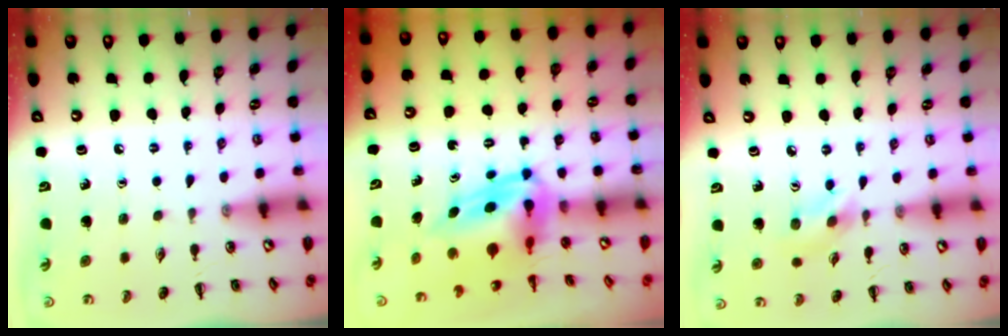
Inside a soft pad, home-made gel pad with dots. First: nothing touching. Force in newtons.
{"total": 7.2, "press": 7.0, "slide": 1.9}
{"total": 2.7, "press": 2.6, "slide": 0.6}